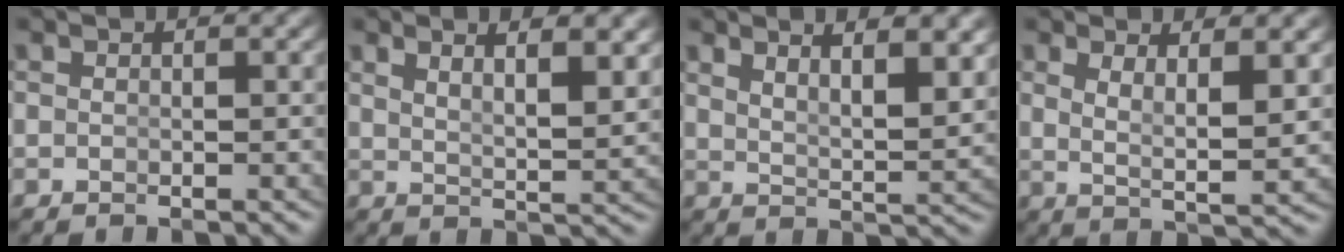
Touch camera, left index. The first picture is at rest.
{"total": 4.6, "force": [2.7, 0.8, 3.7], "torque": [-0.052, -0.006, 0.052]}
{"total": 5.7, "force": [3.4, 1.5, 4.2], "torque": [-0.057, -0.004, 0.060]}
{"total": 3.9, "force": [1.5, 0.8, 3.5], "torque": [-0.064, -0.016, 0.034]}